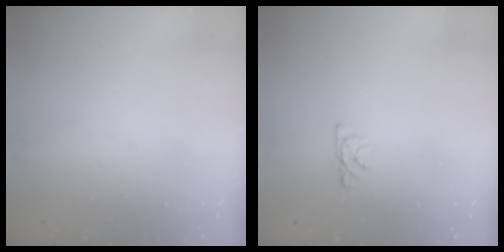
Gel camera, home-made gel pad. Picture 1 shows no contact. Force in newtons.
{"total": 4.0, "press": 4.0, "slide": 0.5}